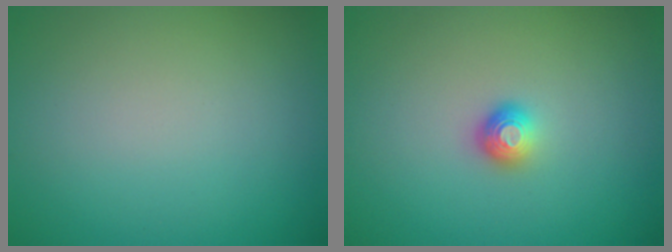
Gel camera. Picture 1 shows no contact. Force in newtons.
{"total": 1.5, "press": 1.1, "slide": 1.0}